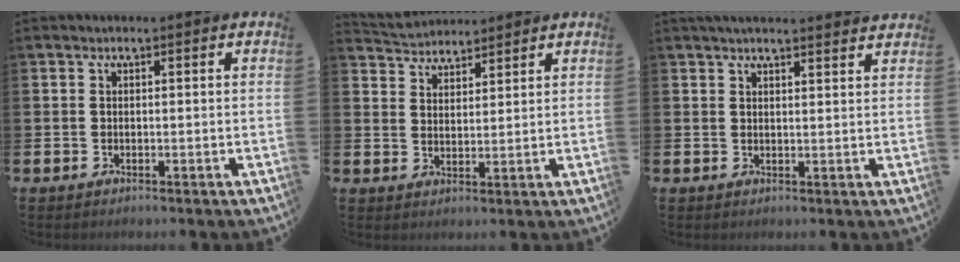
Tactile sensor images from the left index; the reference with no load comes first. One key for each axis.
{"total": 3.9, "fx": 3.8, "fy": 0.9, "fz": -0.4, "tx": -0.006, "ty": -0.019, "tz": 0.069}
{"total": 3.0, "fx": 2.9, "fy": 0.0, "fz": 0.6, "tx": -0.009, "ty": -0.013, "tz": 0.051}